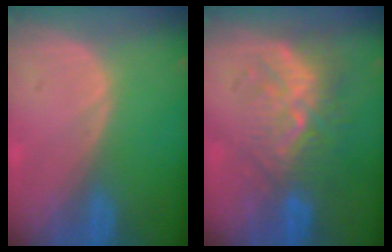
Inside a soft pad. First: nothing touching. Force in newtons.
{"total": 9.6, "press": 8.6, "slide": 4.1}